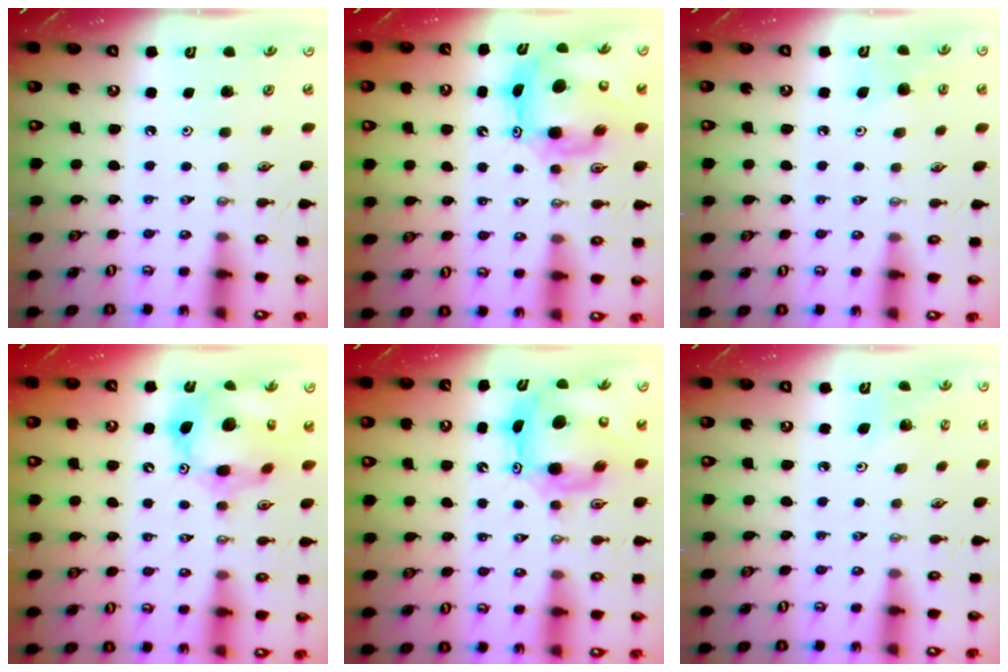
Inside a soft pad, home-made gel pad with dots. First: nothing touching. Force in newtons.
{"total": 12.5, "press": 12.5, "slide": 0.7}
{"total": 6.3, "press": 6.2, "slide": 1.2}
{"total": 15.4, "press": 15.4, "slide": 1.6}
{"total": 12.5, "press": 12.5, "slide": 0.7}
{"total": 6.1, "press": 5.9, "slide": 1.5}